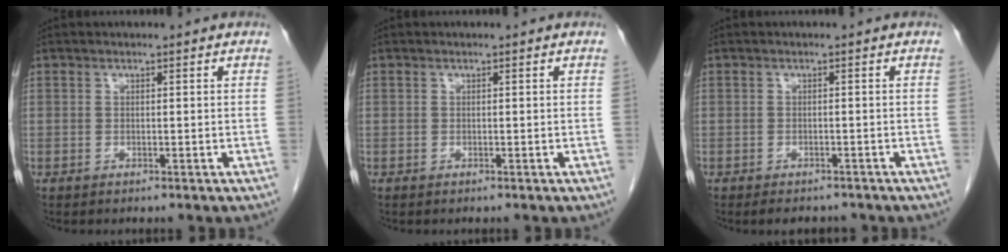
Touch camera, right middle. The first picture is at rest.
{"total": 0.0}
{"total": 3.9, "force": [-3.3, 1.6, 1.3], "torque": [-0.014, -0.003, -0.040]}